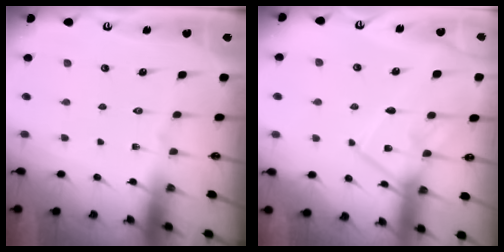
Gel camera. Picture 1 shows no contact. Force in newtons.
{"total": 11.5, "press": 11.5, "slide": 0.4}